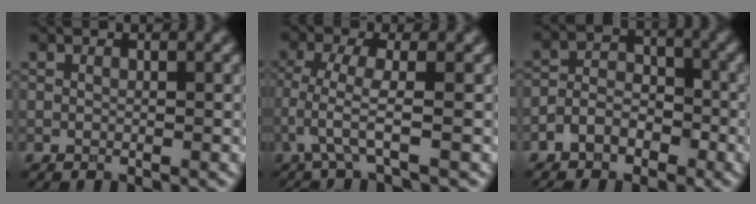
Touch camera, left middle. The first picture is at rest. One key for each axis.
{"total": 3.3, "fx": -1.3, "fy": 0.2, "fz": 3.0, "tx": -0.061, "ty": 0.000, "tz": -0.033}
{"total": 3.4, "fx": -2.1, "fy": 2.2, "fz": 1.5, "tx": -0.028, "ty": 0.006, "tz": -0.044}